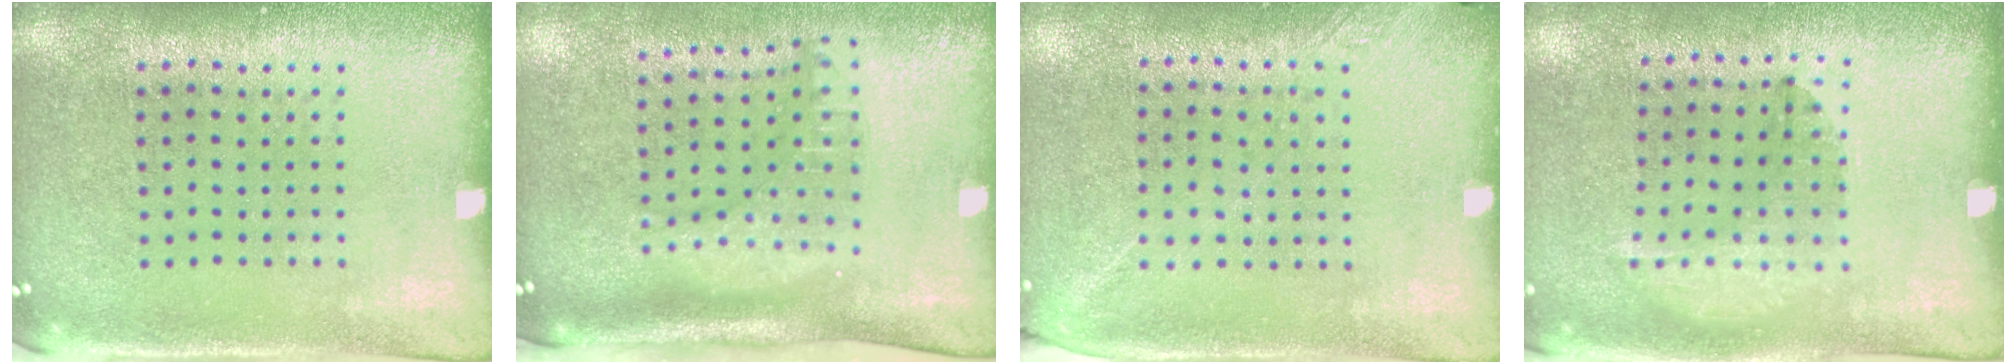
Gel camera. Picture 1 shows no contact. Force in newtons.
{"total": 2.1, "press": 1.6, "slide": 1.5}
{"total": 1.2, "press": 0.9, "slide": 0.8}
{"total": 1.3, "press": 0.9, "slide": 0.9}